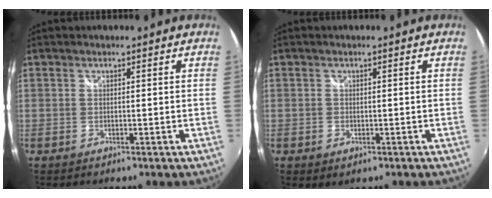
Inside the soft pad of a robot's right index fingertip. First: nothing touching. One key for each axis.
{"total": 1.5, "fx": -0.5, "fy": 1.2, "fz": 0.8, "tx": -0.015, "ty": -0.005, "tz": -0.007}